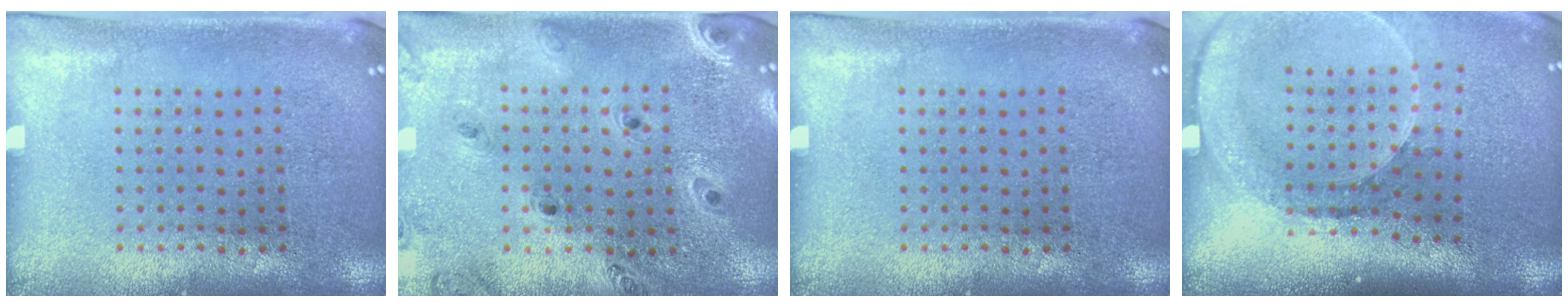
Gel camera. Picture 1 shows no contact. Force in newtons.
{"total": 0.9, "press": 0.9, "slide": 0.1}
{"total": 0.0}
{"total": 2.6, "press": 1.9, "slide": 1.8}